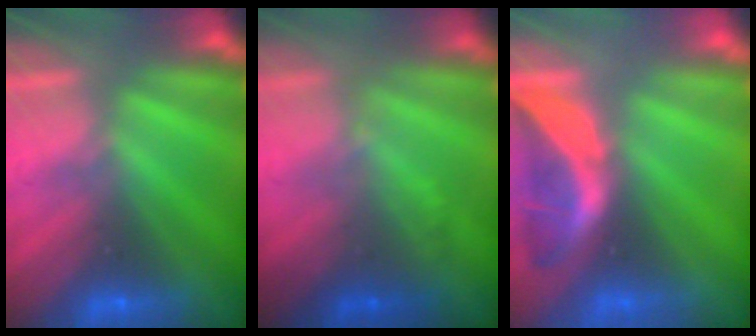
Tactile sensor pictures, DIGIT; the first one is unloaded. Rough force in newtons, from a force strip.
{"total": 2.0}
{"total": 1.8}